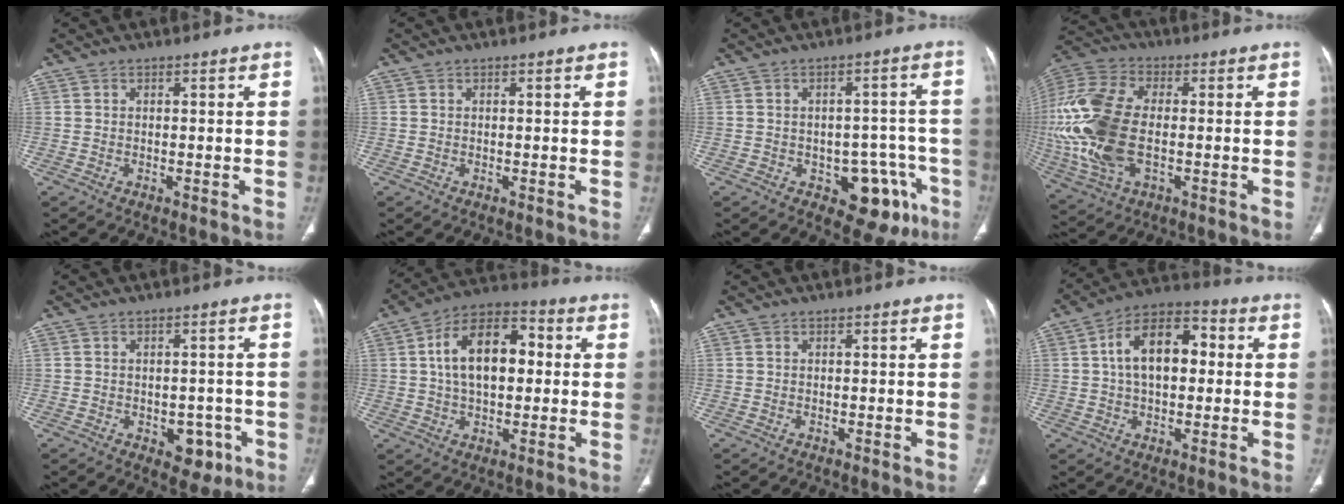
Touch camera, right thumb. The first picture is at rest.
{"total": 0.0}
{"total": 11.0, "force": [-4.9, 6.7, 7.1], "torque": [-0.045, 0.035, -0.054]}
{"total": 20.1, "force": [-1.6, 11.2, 16.6], "torque": [-0.388, 0.000, -0.025]}
{"total": 5.7, "force": [-2.2, 3.8, 3.6], "torque": [-0.016, 0.011, -0.019]}
{"total": 15.0, "force": [1.9, 8.9, 12.0], "torque": [-0.185, 0.028, 0.023]}
{"total": 0.0}
{"total": 13.5, "force": [1.7, 8.2, 10.7], "torque": [-0.162, 0.031, 0.017]}